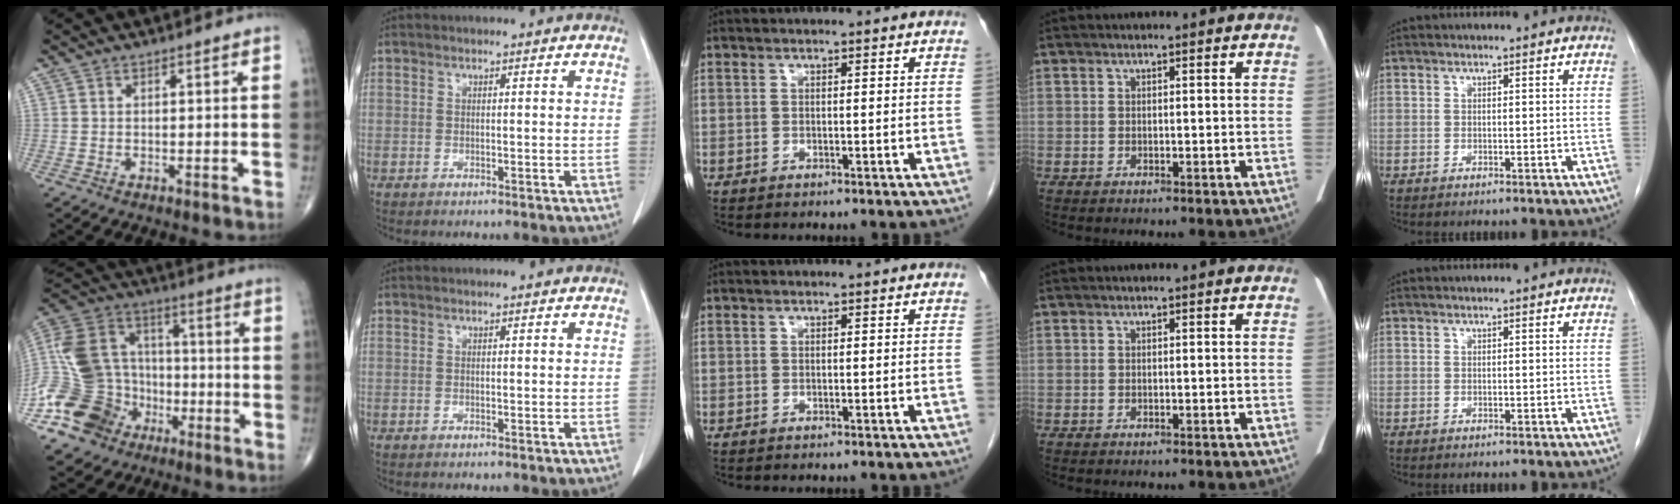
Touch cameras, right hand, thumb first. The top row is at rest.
{"thumb": {"total": 20.1, "force": [-7.4, 16.4, 9.0], "torque": [-0.164, 0.070, -0.129]}}